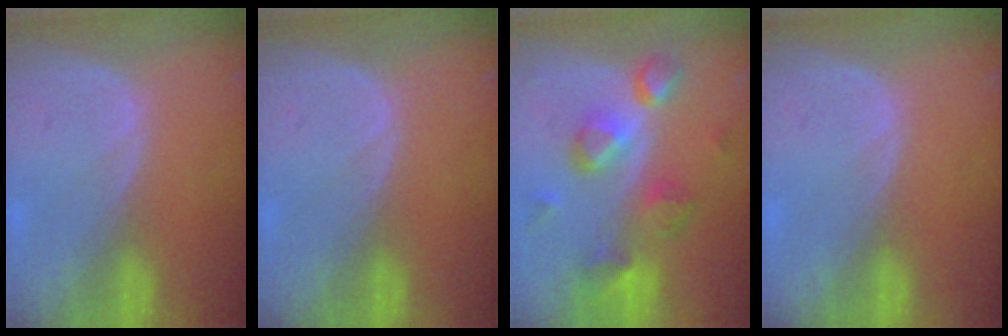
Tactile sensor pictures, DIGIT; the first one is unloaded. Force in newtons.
{"total": 0.0}
{"total": 9.4, "press": 8.2, "slide": 4.6}
{"total": 0.0}